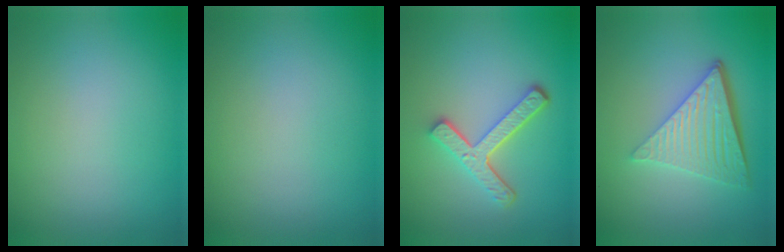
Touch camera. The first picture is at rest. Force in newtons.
{"total": 0.0}
{"total": 4.3, "press": 3.3, "slide": 2.8}
{"total": 6.6, "press": 4.4, "slide": 4.9}